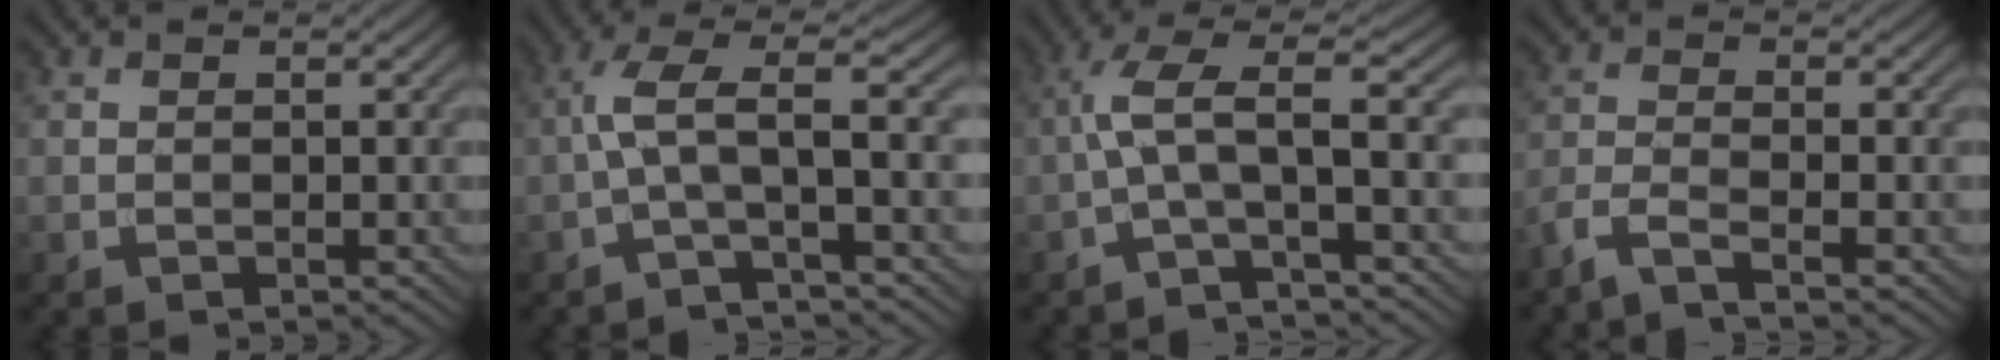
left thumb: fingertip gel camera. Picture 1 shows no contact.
{"total": 5.5, "force": [-1.0, 0.8, 5.3], "torque": [-0.106, 0.023, -0.036]}
{"total": 6.1, "force": [-1.1, 1.1, 5.9], "torque": [-0.115, 0.022, -0.038]}
{"total": 3.6, "force": [-2.7, 0.5, 2.3], "torque": [-0.047, -0.006, -0.073]}